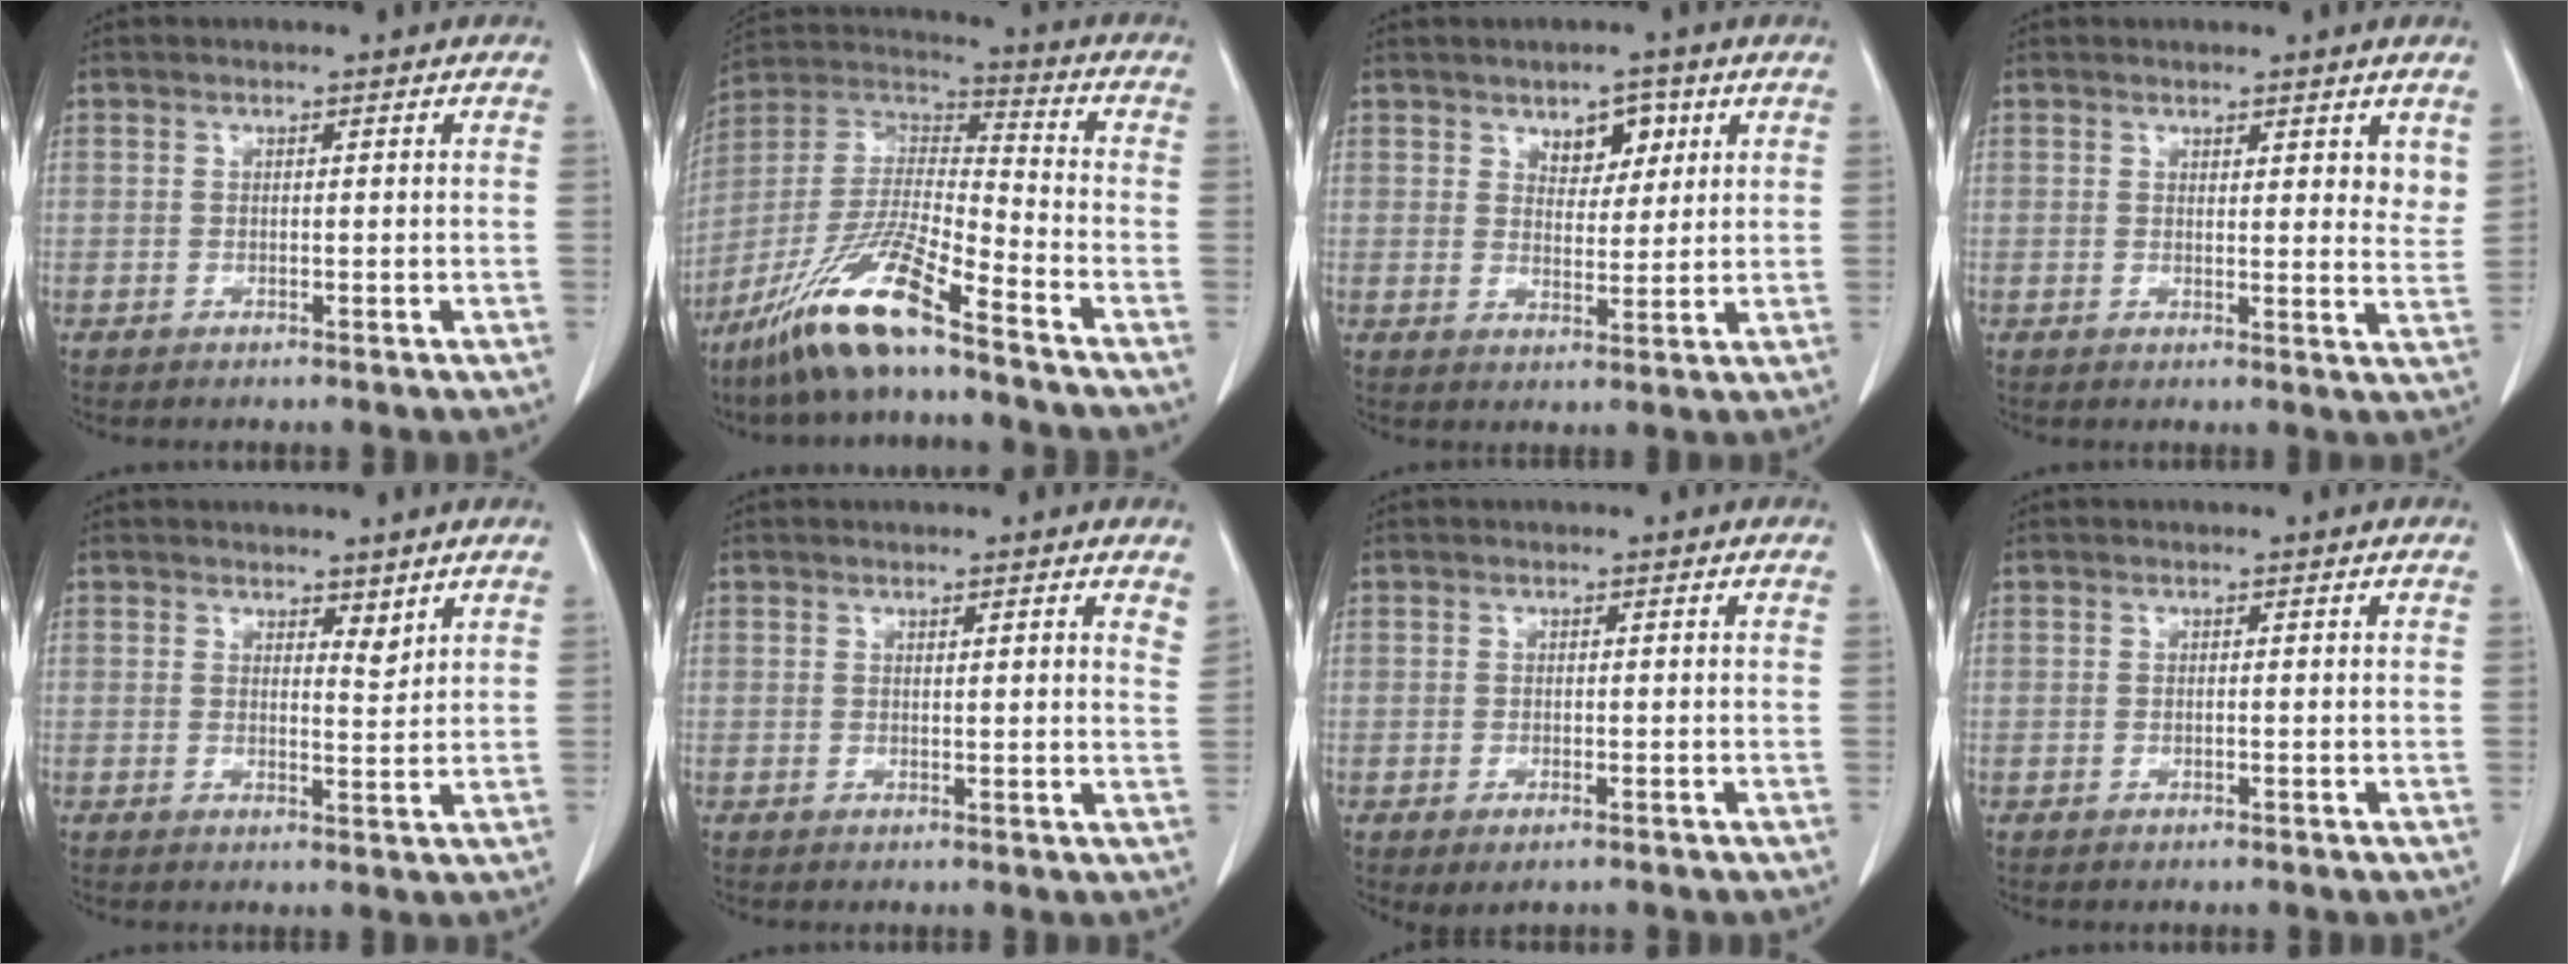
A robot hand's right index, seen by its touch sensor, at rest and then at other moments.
{"total": 14.5, "force": [-10.0, 1.0, 10.4], "torque": [-0.217, -0.013, -0.189]}
{"total": 4.8, "force": [2.5, 2.8, 3.0], "torque": [-0.037, 0.003, 0.040]}
{"total": 4.4, "force": [3.2, 1.2, 2.8], "torque": [-0.027, -0.020, 0.032]}
{"total": 2.4, "force": [1.9, 0.9, 1.2], "torque": [-0.017, -0.010, 0.033]}
{"total": 3.5, "force": [2.8, 0.5, 2.0], "torque": [-0.021, -0.009, 0.020]}
{"total": 2.0, "force": [-1.1, 0.8, 1.5], "torque": [-0.021, -0.004, -0.009]}
{"total": 0.0}